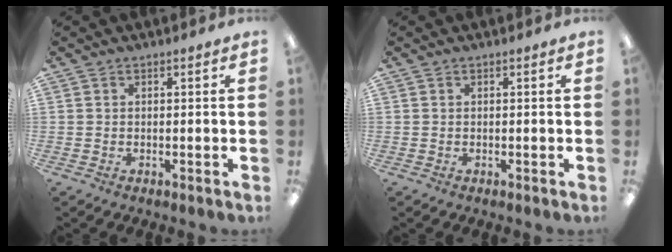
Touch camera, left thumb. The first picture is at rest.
{"total": 0.0}